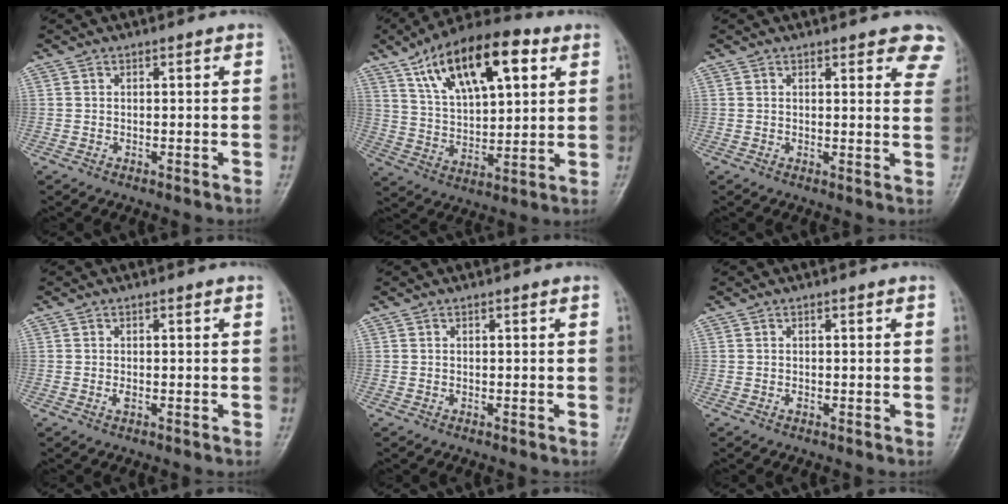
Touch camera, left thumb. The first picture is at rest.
{"total": 19.6, "force": [9.1, 8.8, 15.0], "torque": [-0.219, -0.016, 0.157]}
{"total": 7.2, "force": [5.6, 2.6, 3.8], "torque": [-0.006, -0.024, 0.047]}
{"total": 0.9, "force": [-0.2, 0.4, 0.8], "torque": [-0.015, 0.001, -0.002]}
{"total": 0.0}
{"total": 0.5, "force": [-0.1, 0.3, 0.4], "torque": [-0.004, -0.001, 0.000]}